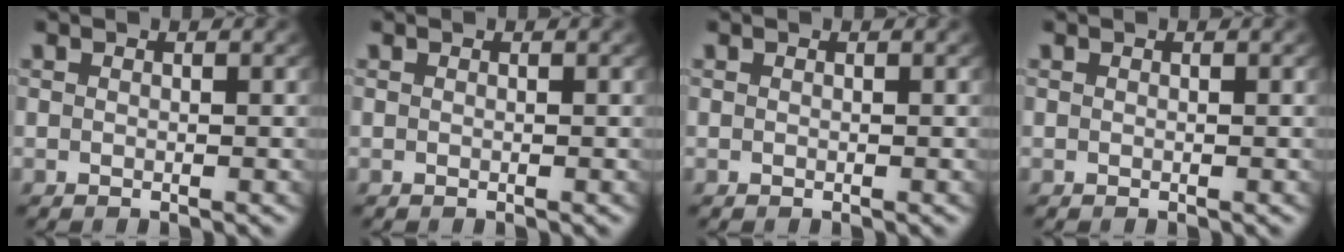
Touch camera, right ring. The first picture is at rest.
{"total": 0.0}
{"total": 0.0}
{"total": 0.0}